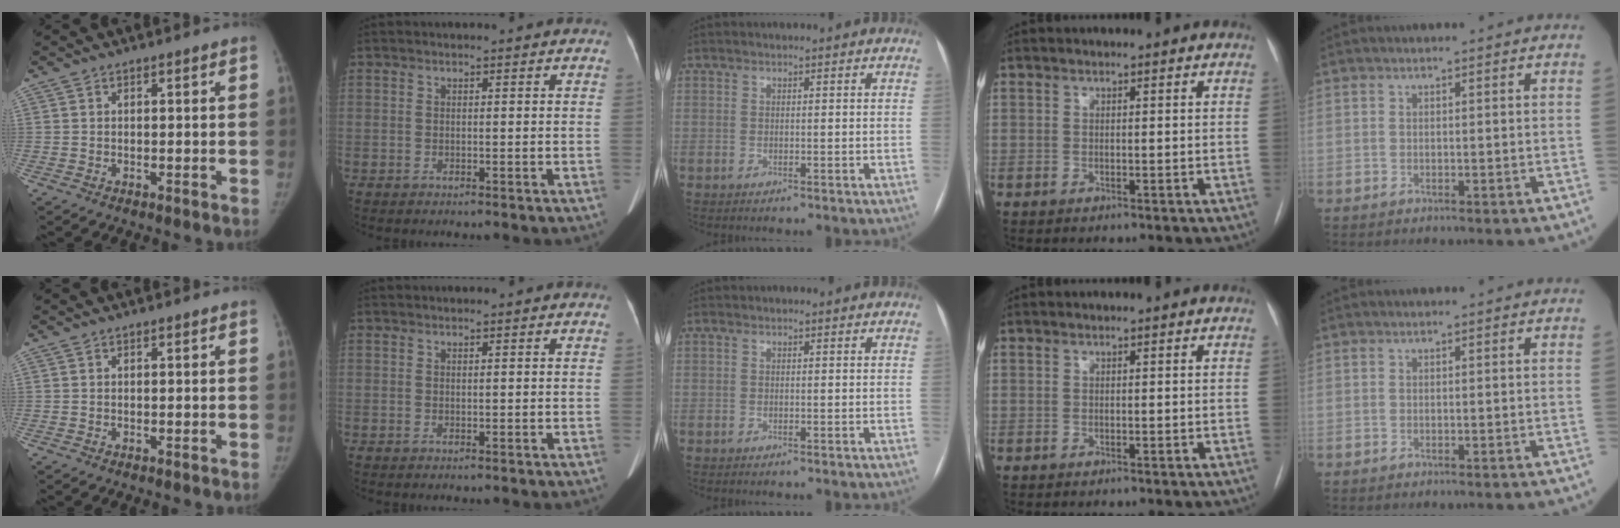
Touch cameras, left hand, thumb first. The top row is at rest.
{}